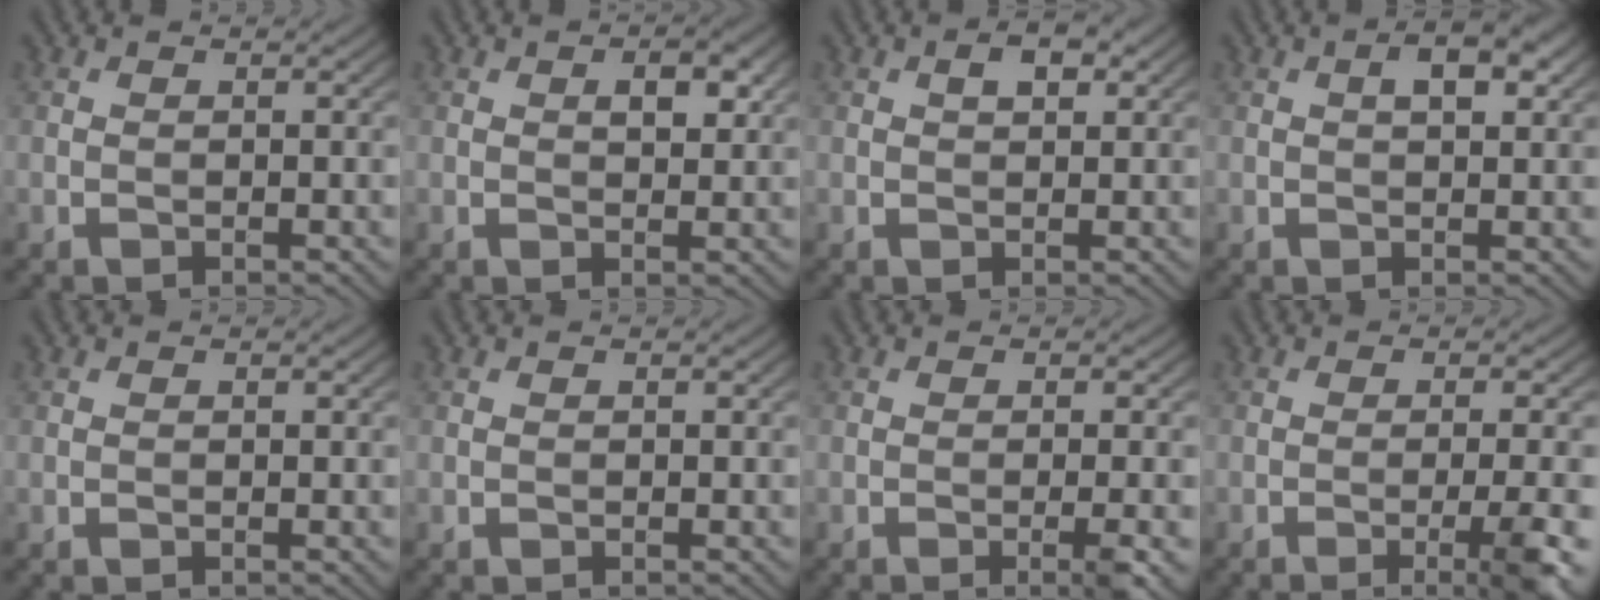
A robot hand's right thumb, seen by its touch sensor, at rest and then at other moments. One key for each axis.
{"total": 3.1, "fx": 1.0, "fy": 1.6, "fz": 2.5, "tx": -0.034, "ty": 0.000, "tz": 0.015}
{"total": 2.4, "fx": 0.9, "fy": 1.2, "fz": 1.9, "tx": -0.027, "ty": 0.005, "tz": 0.013}
{"total": 3.7, "fx": 1.2, "fy": 1.5, "fz": 3.1, "tx": -0.048, "ty": 0.006, "tz": 0.015}
{"total": 0.0}
{"total": 0.0}
{"total": 3.4, "fx": -1.0, "fy": 0.4, "fz": 3.3, "tx": -0.050, "ty": 0.005, "tz": -0.021}
{"total": 6.3, "fx": -2.2, "fy": 1.0, "fz": 5.8, "tx": -0.081, "ty": 0.005, "tz": -0.034}